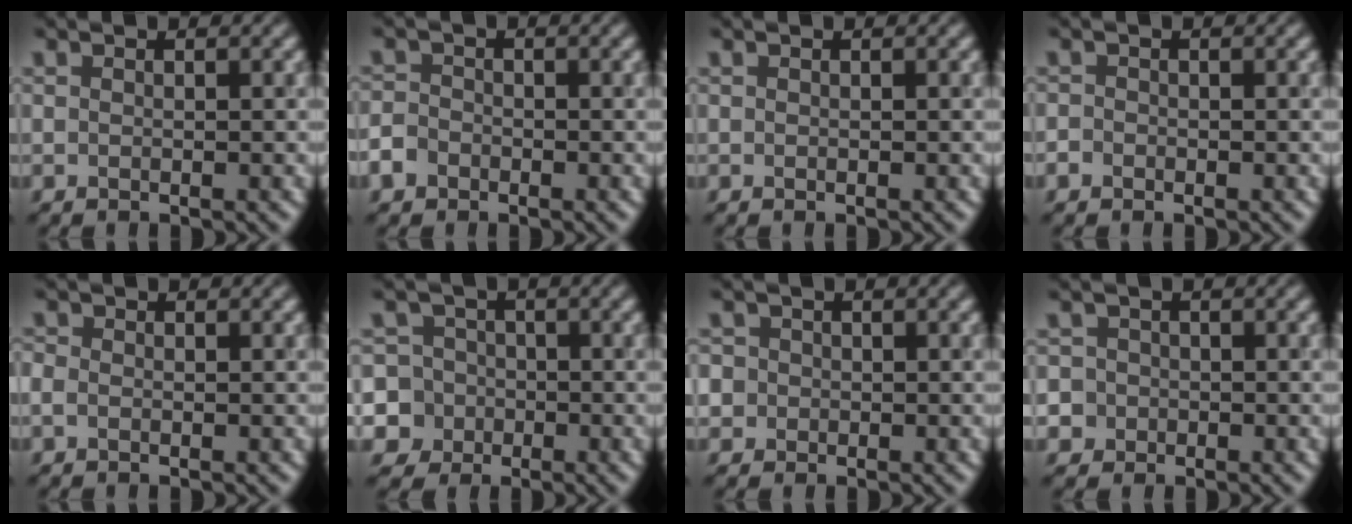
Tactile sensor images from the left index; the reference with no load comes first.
{"total": 2.3, "force": [-1.3, 1.7, 0.7], "torque": [-0.010, -0.001, -0.033]}
{"total": 0.0}
{"total": 0.9, "force": [-0.5, 0.7, 0.2], "torque": [-0.001, -0.003, -0.012]}
{"total": 1.0, "force": [-0.3, 0.8, 0.5], "torque": [-0.012, 0.000, -0.012]}
{"total": 8.6, "force": [-2.9, 7.9, 1.7], "torque": [-0.044, -0.003, -0.087]}
{"total": 3.7, "force": [0.4, 3.4, 1.3], "torque": [-0.012, 0.029, -0.021]}
{"total": 4.2, "force": [-1.4, 3.9, 0.8], "torque": [-0.002, 0.004, -0.049]}